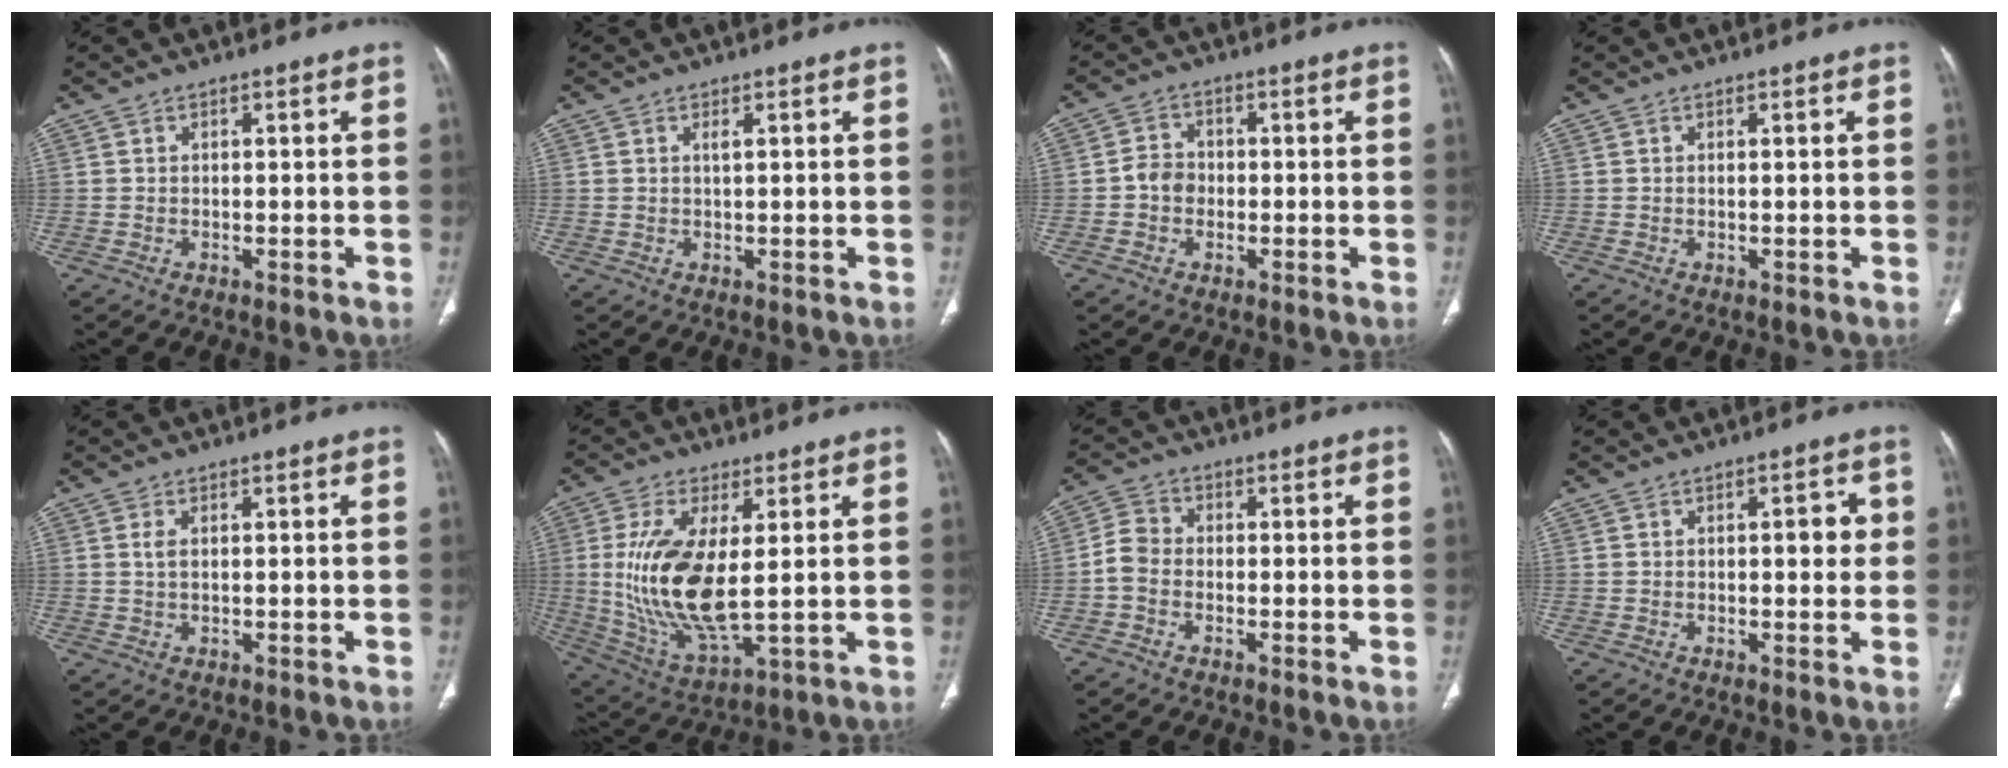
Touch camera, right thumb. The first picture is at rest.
{"total": 1.0, "force": [0.4, 0.2, 0.9], "torque": [-0.019, 0.000, 0.009]}
{"total": 3.9, "force": [-0.7, 3.3, 2.0], "torque": [-0.020, 0.012, -0.020]}
{"total": 0.0}
{"total": 1.6, "force": [0.4, 0.7, 1.4], "torque": [-0.032, 0.000, 0.011]}
{"total": 16.5, "force": [1.3, 6.5, 15.1], "torque": [-0.313, -0.024, 0.037]}
{"total": 4.4, "force": [-1.2, 3.2, 2.8], "torque": [-0.049, 0.012, -0.034]}
{"total": 3.7, "force": [0.4, 1.8, 3.2], "torque": [-0.026, 0.003, 0.003]}